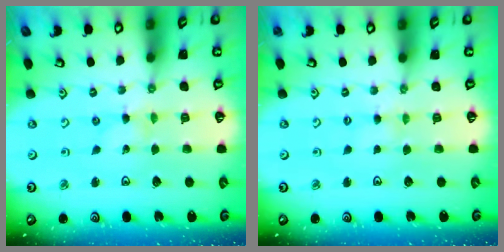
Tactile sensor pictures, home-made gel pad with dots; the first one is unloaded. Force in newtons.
{"total": 2.0, "press": 2.0, "slide": 0.3}